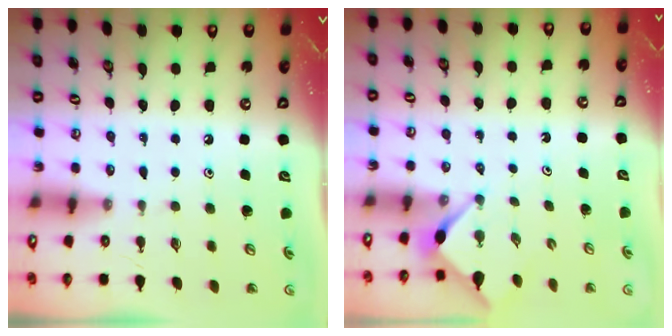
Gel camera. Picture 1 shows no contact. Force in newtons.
{"total": 2.9, "press": 2.9, "slide": 0.4}